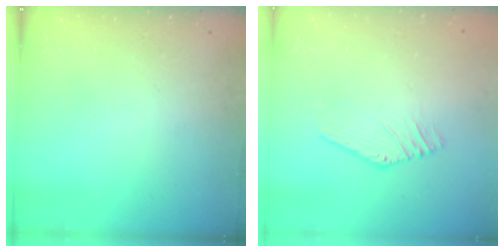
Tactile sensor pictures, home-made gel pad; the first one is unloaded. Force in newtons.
{"total": 2.0, "press": 2.0, "slide": 0.2}